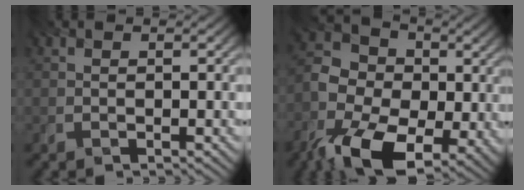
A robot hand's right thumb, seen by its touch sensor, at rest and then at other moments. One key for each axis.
{"total": 15.6, "fx": -5.0, "fy": 10.8, "fz": 10.0, "tx": -0.228, "ty": -0.034, "tz": -0.098}